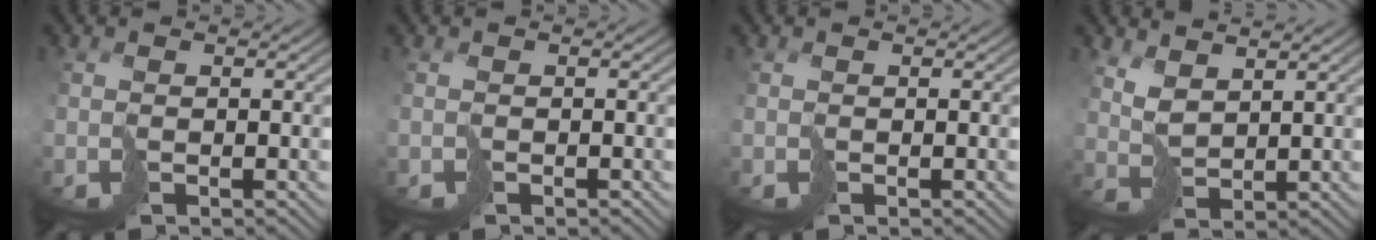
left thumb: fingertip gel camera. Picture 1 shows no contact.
{"total": 0.6, "force": [-0.4, 0.5, 0.1], "torque": [-0.002, 0.000, -0.010]}
{"total": 0.0}
{"total": 3.8, "force": [2.7, 1.5, 2.2], "torque": [-0.061, 0.001, 0.059]}